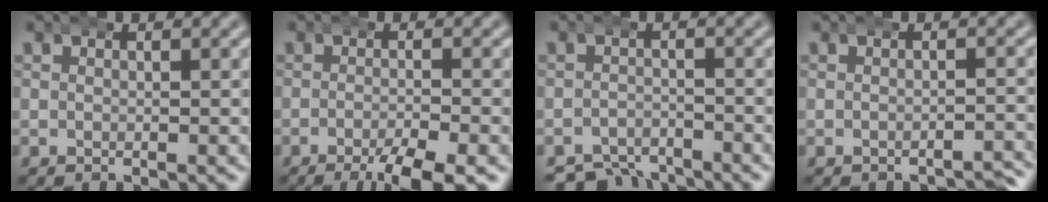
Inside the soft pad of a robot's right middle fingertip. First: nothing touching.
{"total": 5.3, "force": [-3.6, 1.2, 3.7], "torque": [-0.045, -0.009, -0.057]}
{"total": 5.6, "force": [-4.9, 2.3, 1.1], "torque": [-0.007, -0.022, -0.079]}
{"total": 1.8, "force": [-1.7, 0.4, 0.3], "torque": [-0.003, 0.000, -0.028]}